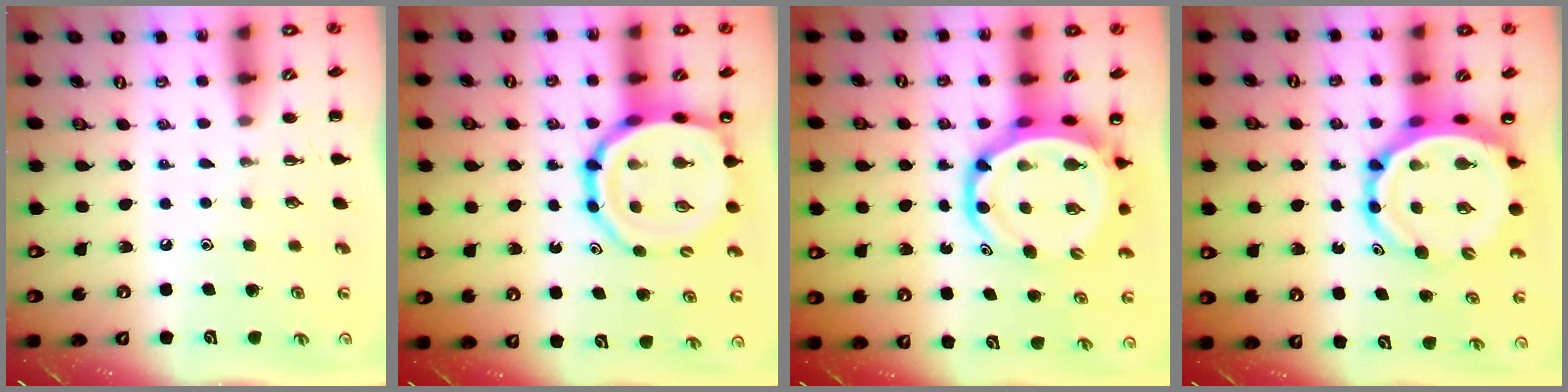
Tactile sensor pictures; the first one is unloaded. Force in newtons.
{"total": 15.9, "press": 15.5, "slide": 3.5}
{"total": 11.0, "press": 10.6, "slide": 3.2}
{"total": 11.8, "press": 11.3, "slide": 3.3}